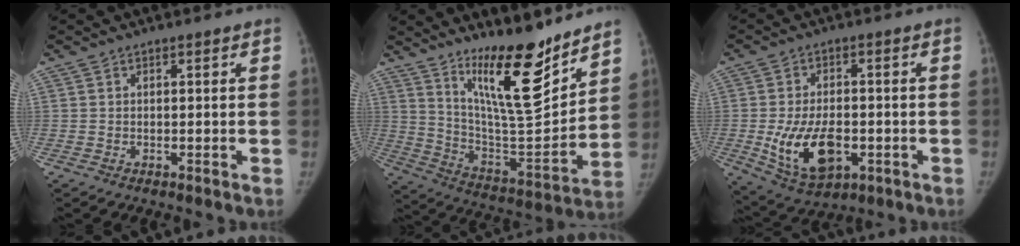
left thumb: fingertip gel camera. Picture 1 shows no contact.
{"total": 19.6, "force": [14.0, 4.6, 12.9], "torque": [-0.165, -0.113, 0.243]}
{"total": 12.6, "force": [-2.9, 7.3, 9.9], "torque": [-0.164, 0.003, -0.035]}